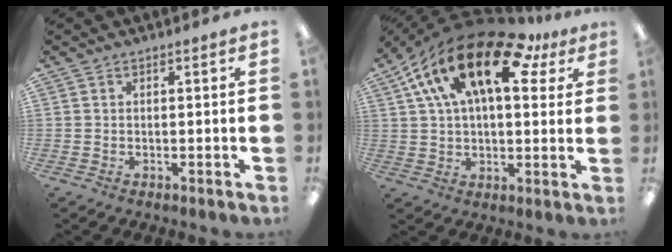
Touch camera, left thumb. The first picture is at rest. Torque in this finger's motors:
{"motor_torque": [0.73, 1.61, 1.40, -1.36, 0.60]}